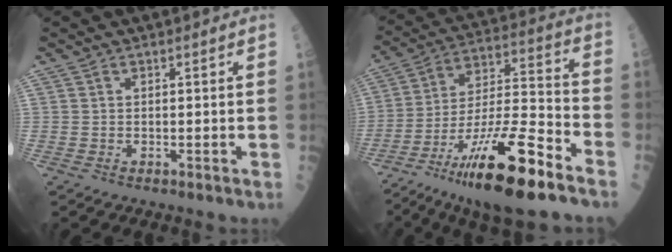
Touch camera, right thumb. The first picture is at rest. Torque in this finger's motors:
{"motor_torque": [0.86, 0.06, 1.56, -1.21, 0.19]}